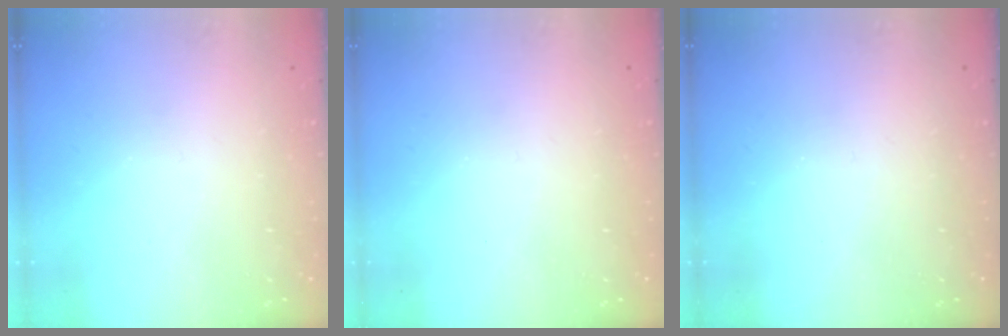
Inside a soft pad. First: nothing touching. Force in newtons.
{"total": 0.0}
{"total": 0.0}